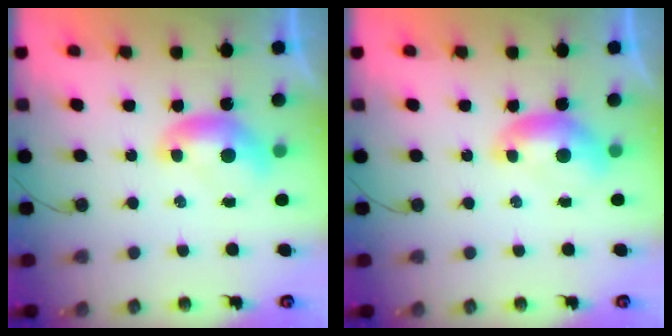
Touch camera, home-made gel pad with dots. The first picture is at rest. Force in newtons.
{"total": 0.0}